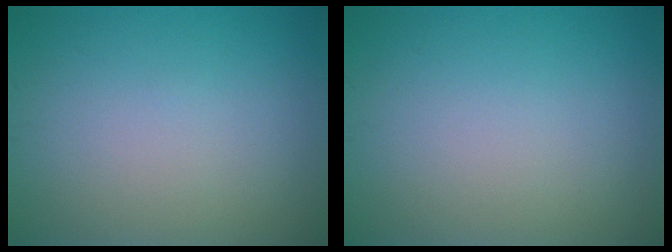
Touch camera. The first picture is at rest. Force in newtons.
{"total": 0.0}